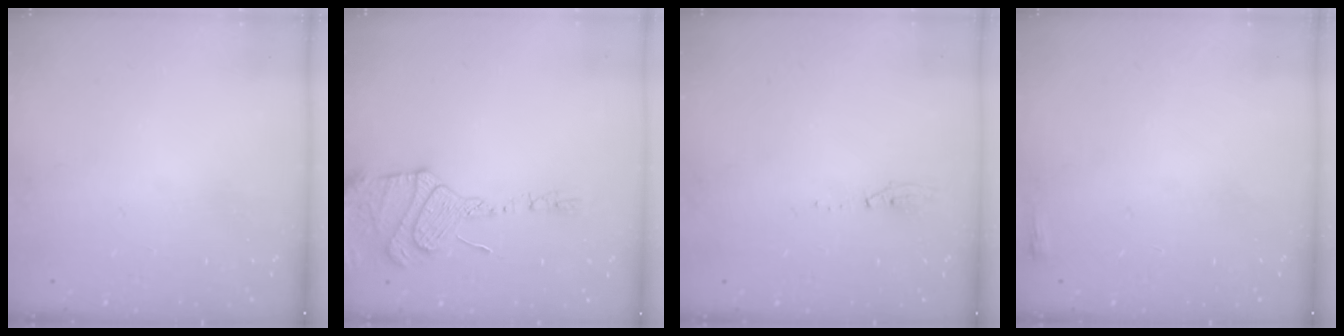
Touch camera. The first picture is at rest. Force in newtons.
{"total": 14.8, "press": 14.5, "slide": 2.9}
{"total": 15.0, "press": 4.8, "slide": 14.3}
{"total": 2.0, "press": 2.0, "slide": 0.5}